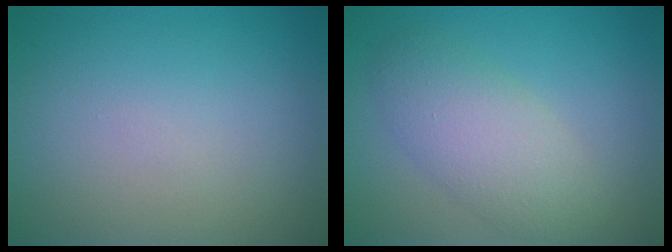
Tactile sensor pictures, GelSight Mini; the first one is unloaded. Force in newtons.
{"total": 4.5, "press": 4.4, "slide": 0.4}